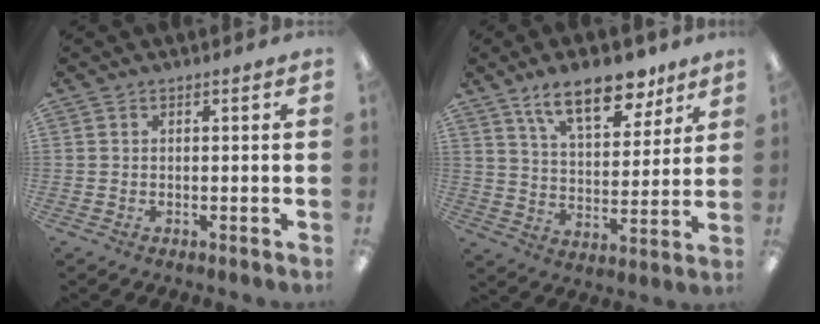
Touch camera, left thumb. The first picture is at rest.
{"total": 15.4, "force": [10.8, 6.7, 8.7], "torque": [-0.130, -0.050, 0.186]}